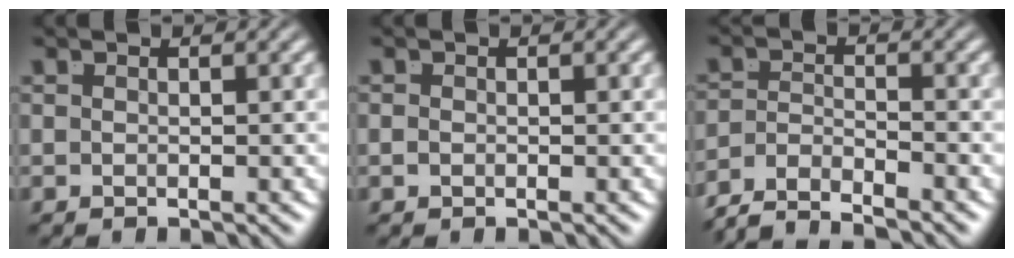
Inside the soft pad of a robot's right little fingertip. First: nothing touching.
{"total": 0.6, "force": [-0.3, -0.5, 0.1], "torque": [-0.006, -0.009, 0.003]}
{"total": 6.0, "force": [-4.9, 2.7, 2.1], "torque": [-0.035, -0.020, -0.080]}